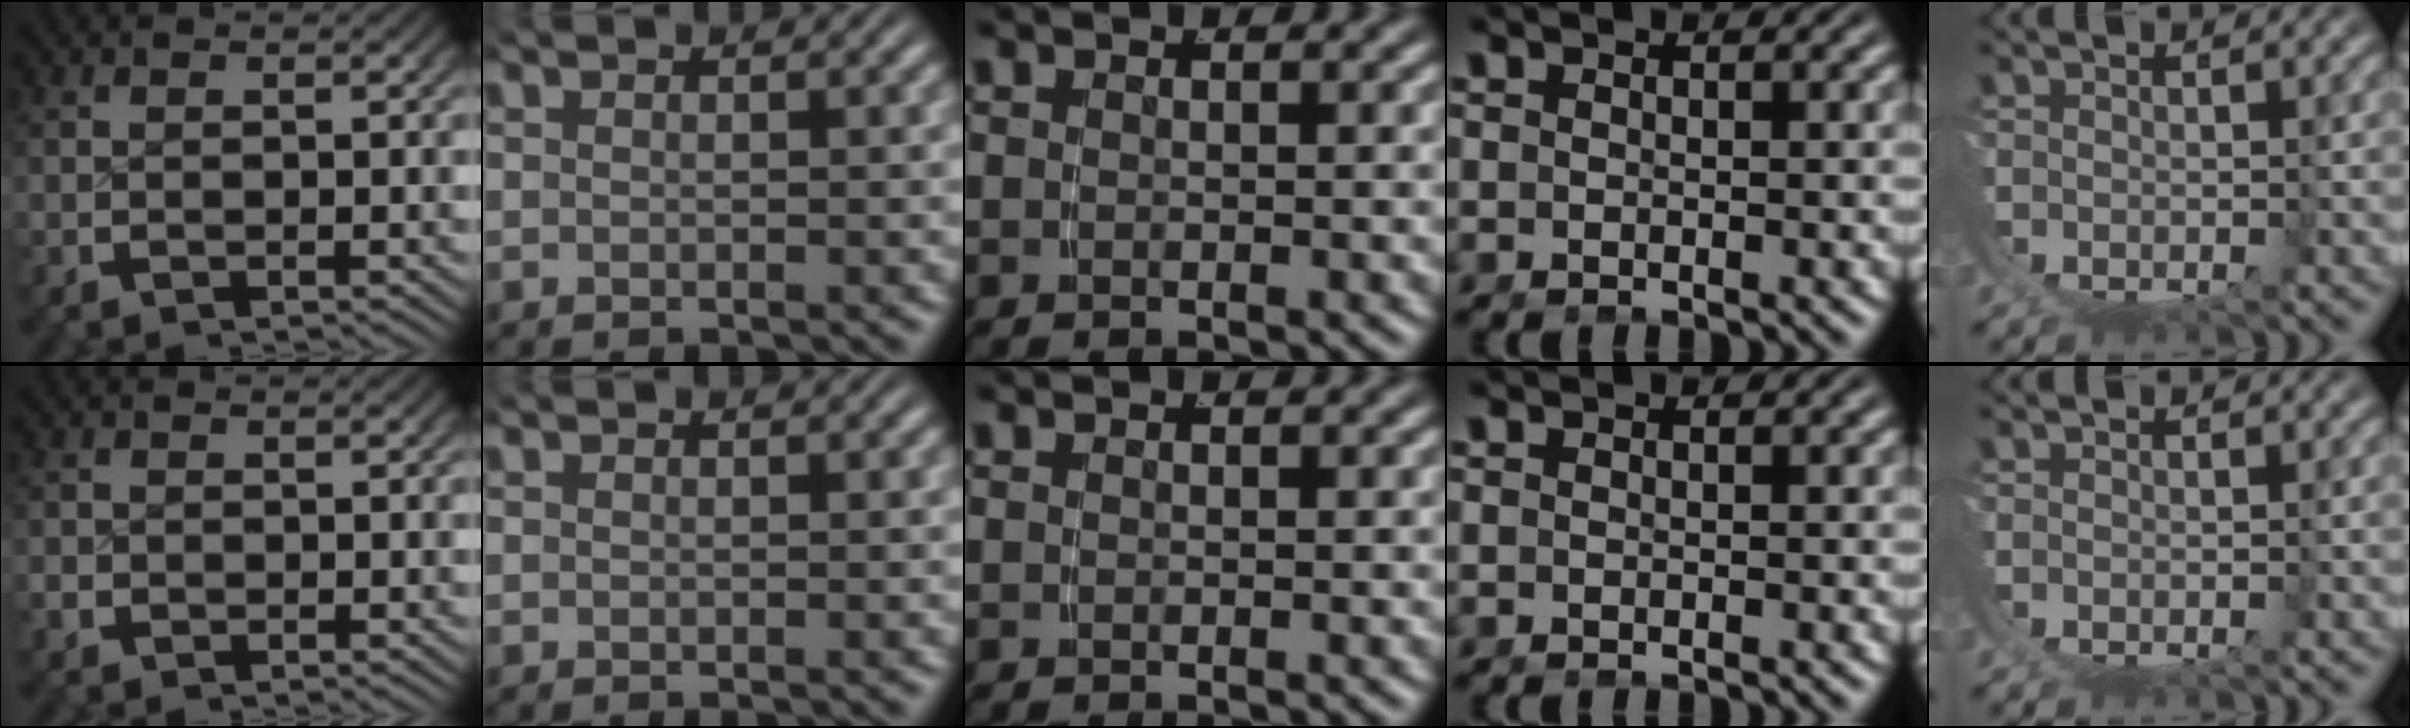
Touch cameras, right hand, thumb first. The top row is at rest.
{"thumb": {"total": 1.1, "force": [-0.6, 0.9, 0.2], "torque": [-0.008, -0.003, -0.012]}}